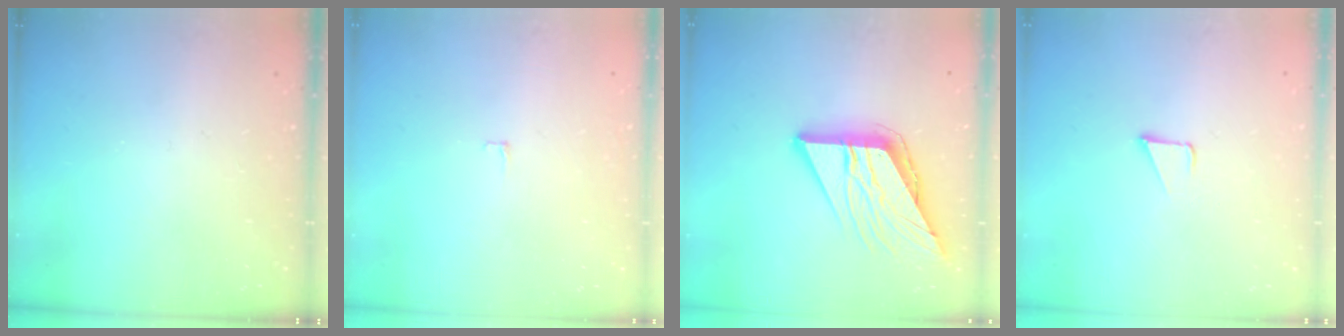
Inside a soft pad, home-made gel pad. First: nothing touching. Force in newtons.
{"total": 2.4, "press": 2.4, "slide": 0.2}
{"total": 12.8, "press": 12.7, "slide": 1.5}
{"total": 1.5, "press": 1.5, "slide": 0.1}